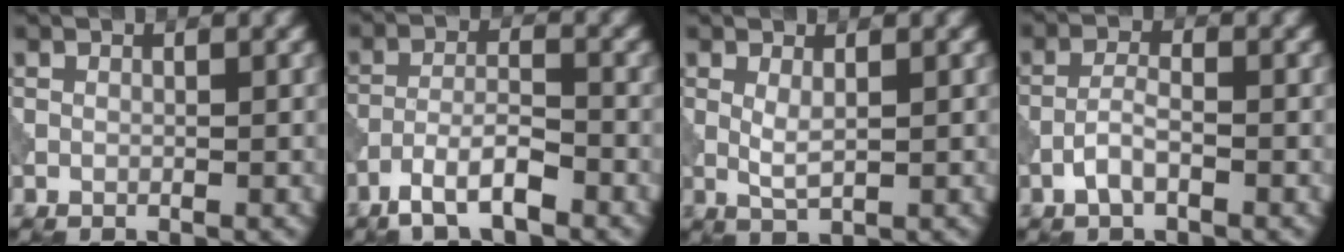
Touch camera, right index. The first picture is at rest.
{"total": 4.5, "force": [-3.1, 1.1, 3.0], "torque": [-0.059, 0.003, -0.065]}
{"total": 1.7, "force": [0.4, 0.4, 1.6], "torque": [-0.038, -0.002, 0.011]}
{"total": 2.3, "force": [-1.2, 0.7, 1.8], "torque": [-0.040, 0.007, -0.029]}